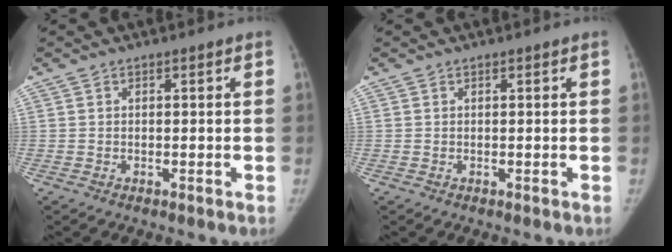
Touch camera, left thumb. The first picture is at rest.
{"total": 0.0}